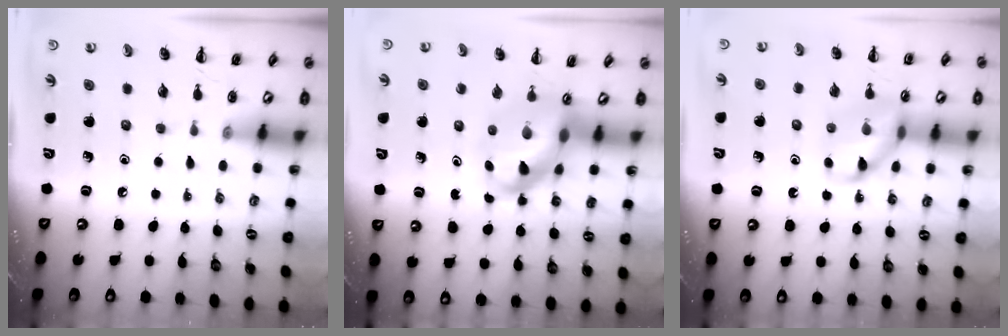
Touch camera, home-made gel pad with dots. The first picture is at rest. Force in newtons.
{"total": 8.4, "press": 8.1, "slide": 2.4}
{"total": 11.0, "press": 10.9, "slide": 1.3}